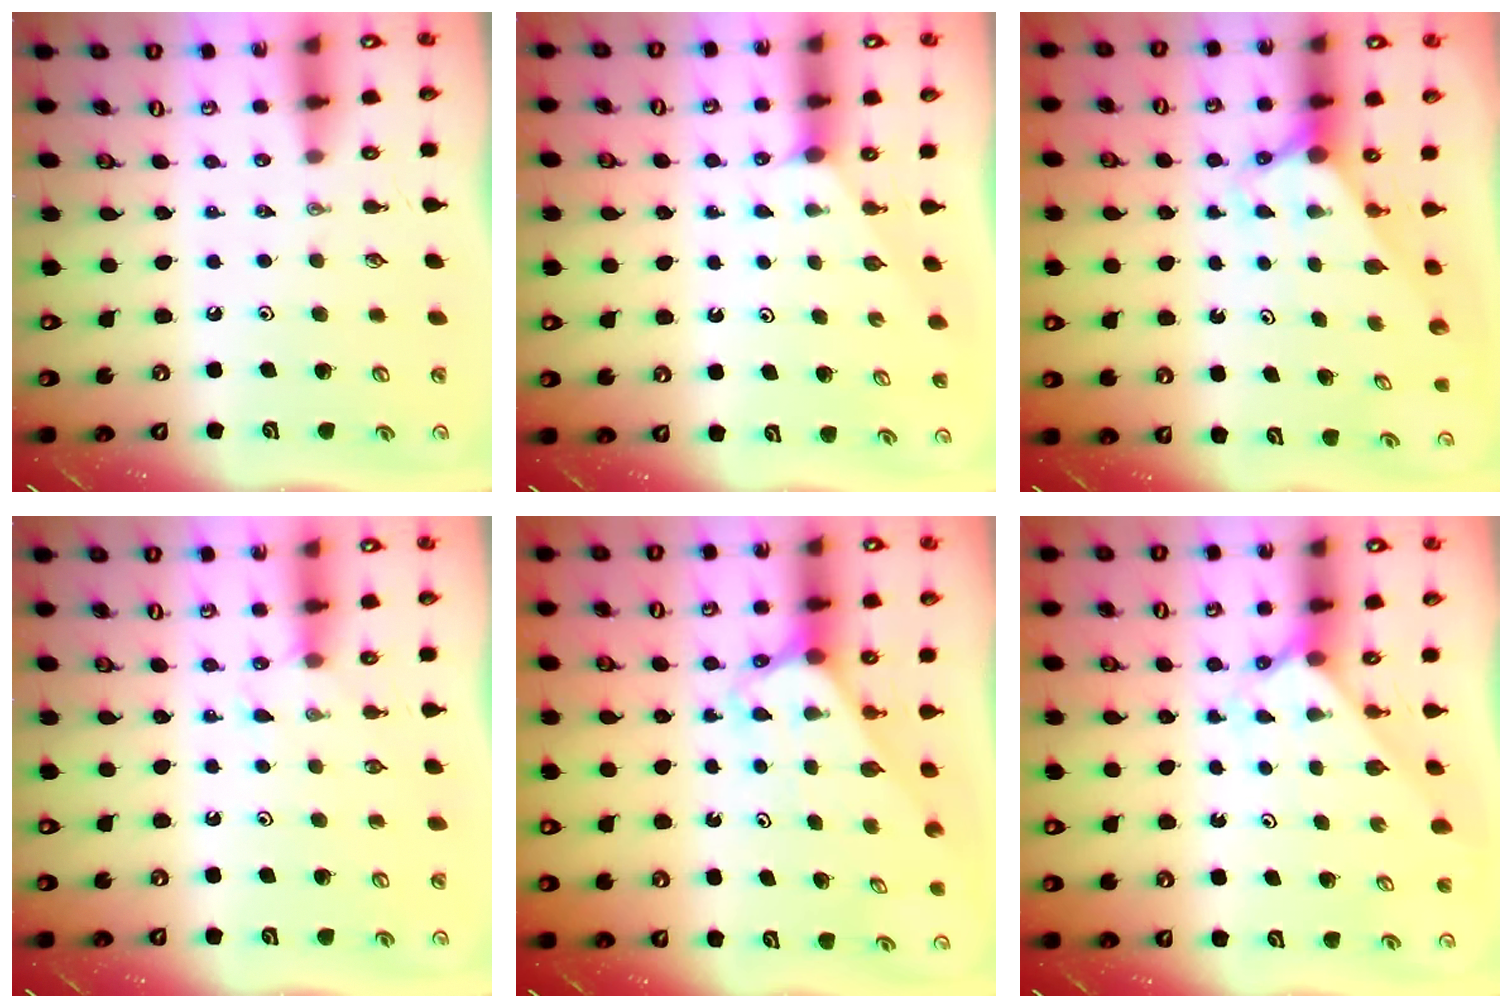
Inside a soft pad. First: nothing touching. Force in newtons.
{"total": 0.9, "press": 0.9, "slide": 0.2}
{"total": 2.9, "press": 2.9, "slide": 0.0}
{"total": 4.6, "press": 4.6, "slide": 0.5}
{"total": 2.6, "press": 2.6, "slide": 0.2}
{"total": 2.5, "press": 2.5, "slide": 0.2}